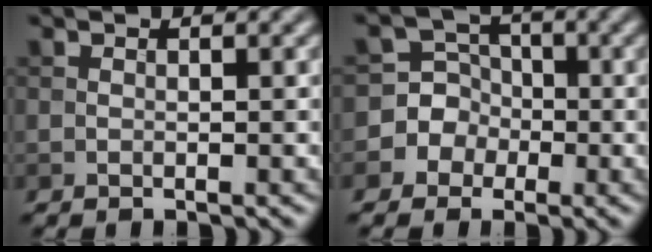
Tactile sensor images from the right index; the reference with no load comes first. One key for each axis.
{"total": 6.6, "fx": -2.3, "fy": 6.2, "fz": 0.3, "tx": 0.009, "ty": 0.018, "tz": -0.066}